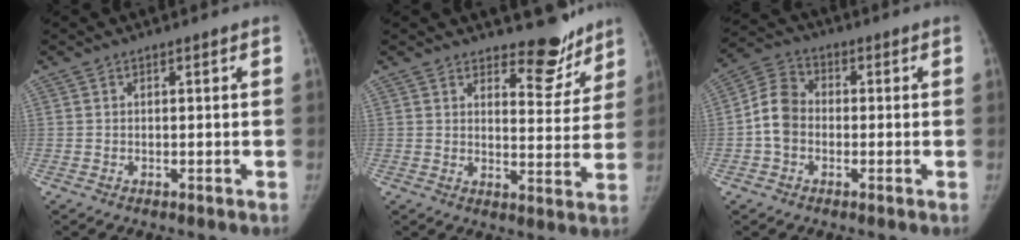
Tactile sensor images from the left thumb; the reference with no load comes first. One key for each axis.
{"total": 8.7, "fx": 7.4, "fy": 3.7, "fz": 2.8, "tx": 0.003, "ty": -0.062, "tz": 0.098}
{"total": 7.4, "fx": -1.1, "fy": 5.9, "fz": 4.4, "tx": -0.077, "ty": 0.026, "tz": -0.035}